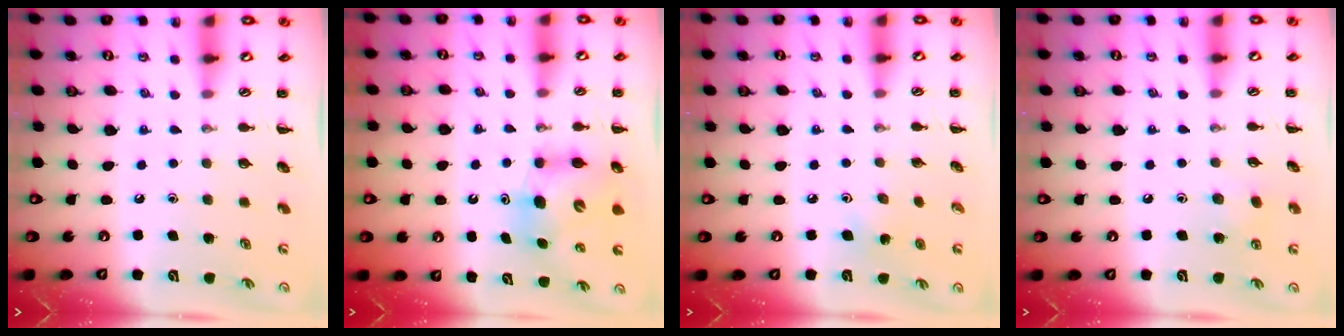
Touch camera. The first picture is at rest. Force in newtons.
{"total": 7.1, "press": 7.0, "slide": 0.8}
{"total": 3.2, "press": 3.0, "slide": 1.0}
{"total": 5.8, "press": 5.6, "slide": 1.6}